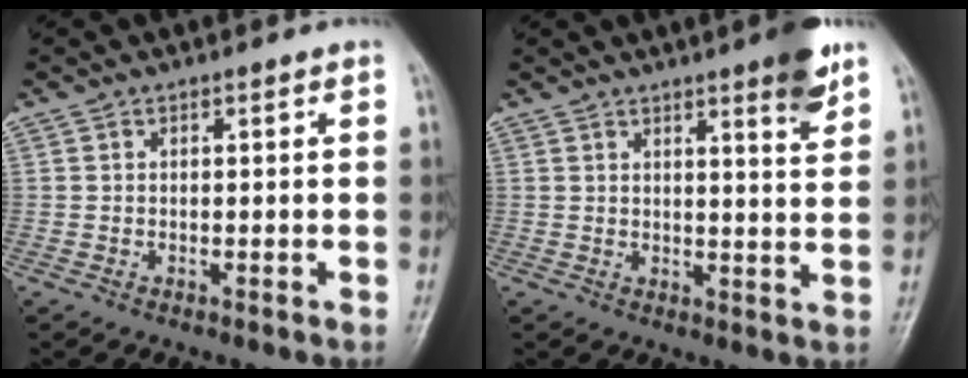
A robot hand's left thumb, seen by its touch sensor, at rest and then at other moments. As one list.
[{"total": 6.6, "force": [4.3, 0.8, 5.0], "torque": [-0.060, -0.026, 0.055]}]